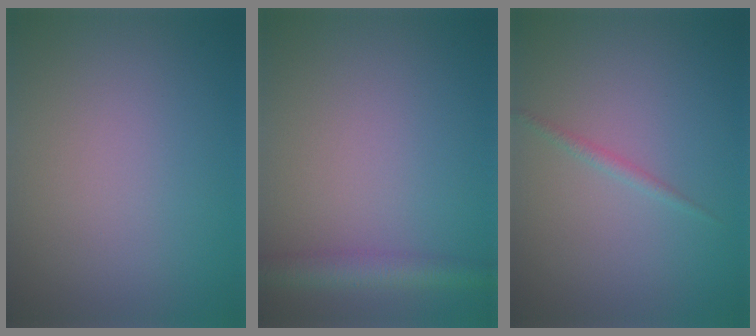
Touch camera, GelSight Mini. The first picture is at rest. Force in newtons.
{"total": 3.0, "press": 3.0, "slide": 0.1}
{"total": 0.9, "press": 0.9, "slide": 0.1}